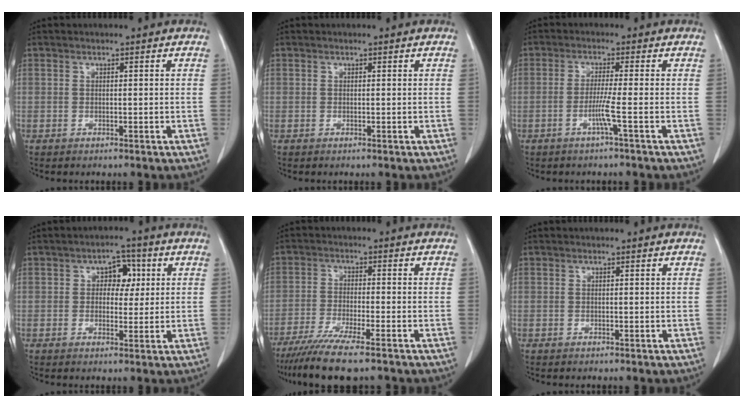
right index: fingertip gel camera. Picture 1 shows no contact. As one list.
[{"total": 0.0}, {"total": 3.4, "force": [-1.3, -1.1, 2.9], "torque": [-0.062, -0.007, -0.029]}, {"total": 4.5, "force": [1.1, 3.0, 3.1], "torque": [-0.039, 0.014, 0.016]}, {"total": 9.2, "force": [-7.2, 0.1, 5.8], "torque": [-0.095, -0.025, -0.120]}, {"total": 0.0}]